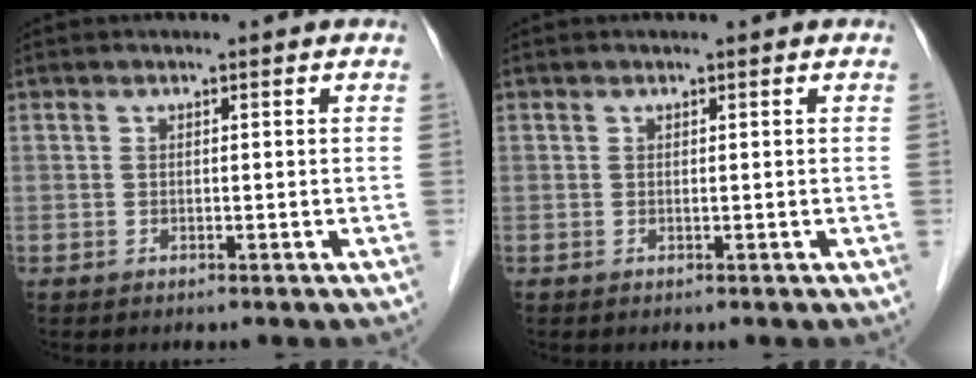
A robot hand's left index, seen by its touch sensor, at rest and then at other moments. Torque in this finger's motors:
{"motor_torque": [0.21, -0.05, 0.04, -0.01]}